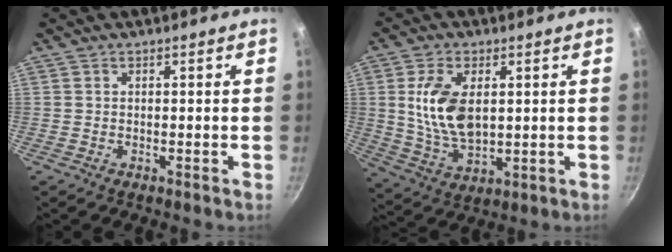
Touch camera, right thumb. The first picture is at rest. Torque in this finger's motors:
{"motor_torque": [-0.67, 1.26, 1.26, 0.31, 0.13]}